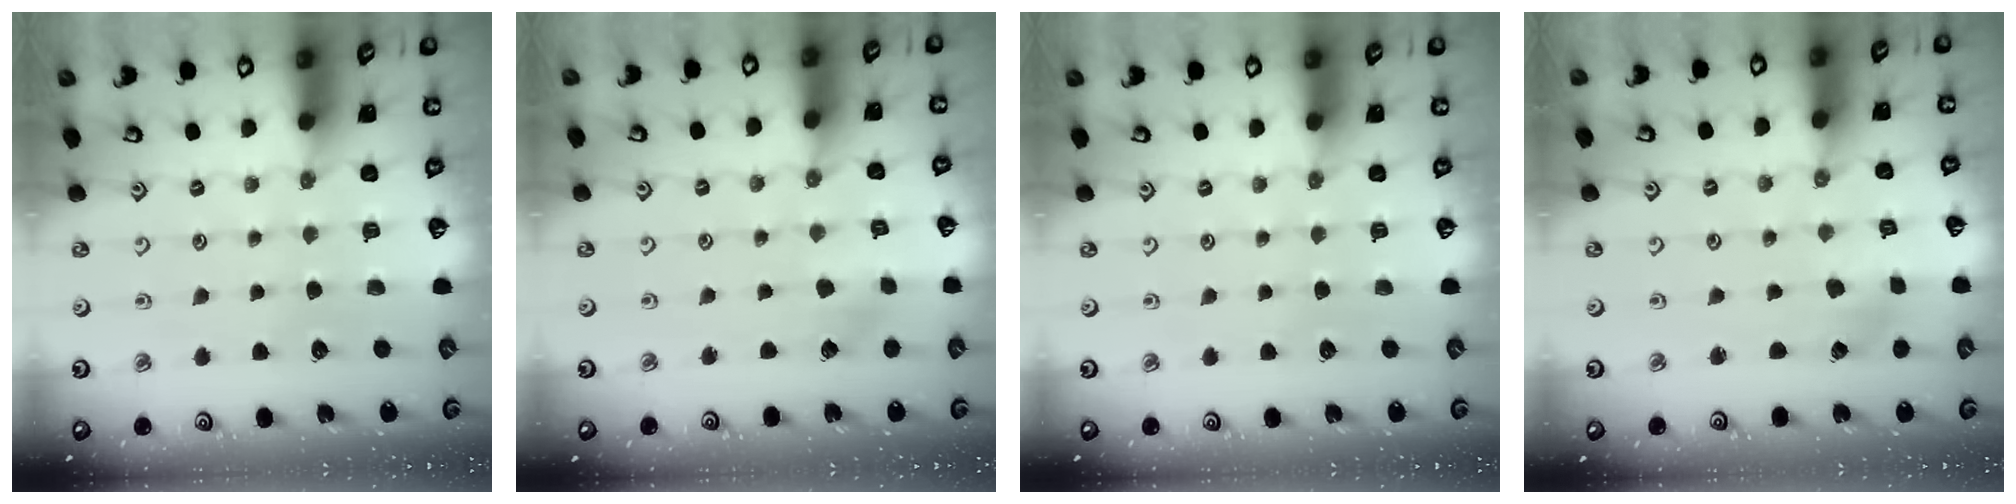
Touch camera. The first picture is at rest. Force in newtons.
{"total": 2.8, "press": 2.8, "slide": 0.1}
{"total": 0.0}
{"total": 1.0, "press": 1.0, "slide": 0.0}